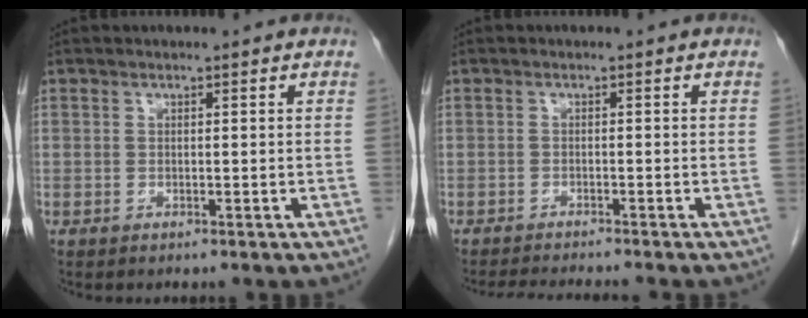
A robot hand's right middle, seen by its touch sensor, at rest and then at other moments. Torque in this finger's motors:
{"motor_torque": [0.01, -0.01, 0.00, 0.00]}